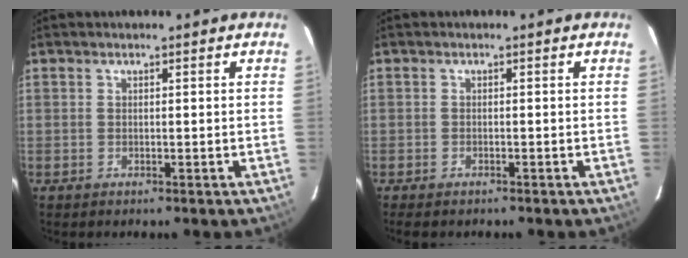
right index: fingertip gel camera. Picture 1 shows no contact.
{"total": 2.9, "force": [-2.5, 1.1, 1.2], "torque": [-0.030, -0.013, -0.040]}